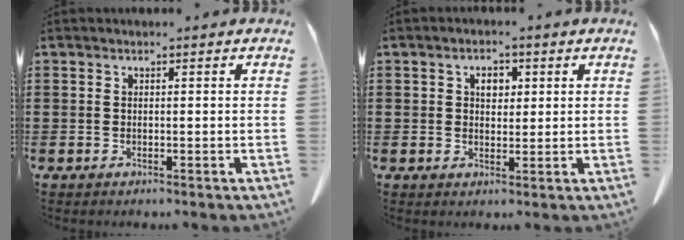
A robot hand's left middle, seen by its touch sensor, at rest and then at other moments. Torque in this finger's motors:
{"motor_torque": [0.14, 0.10, 0.06, 0.05]}